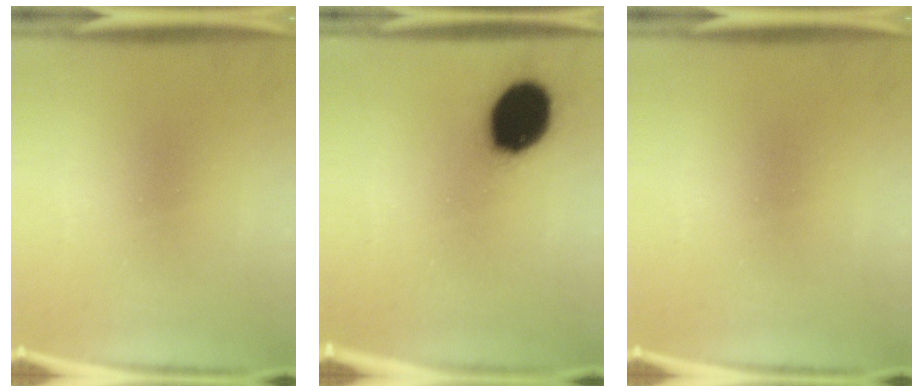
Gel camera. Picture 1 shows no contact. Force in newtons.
{"total": 16.1}
{"total": 0.0}